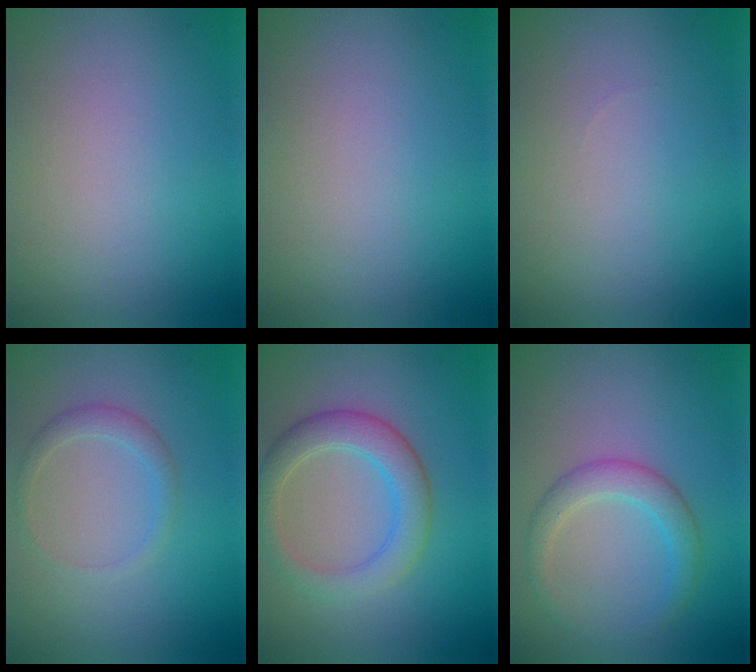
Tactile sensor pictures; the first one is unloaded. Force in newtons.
{"total": 0.0}
{"total": 0.0}
{"total": 1.6, "press": 1.6, "slide": 0.0}
{"total": 4.1, "press": 4.1, "slide": 0.4}
{"total": 2.8, "press": 2.8, "slide": 0.1}